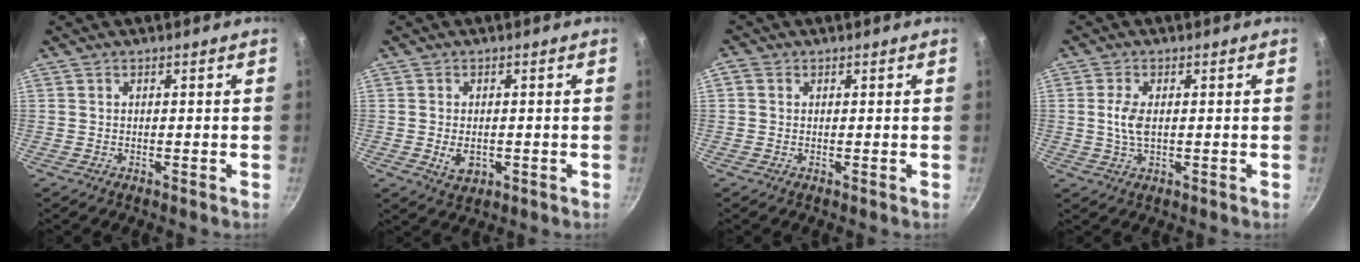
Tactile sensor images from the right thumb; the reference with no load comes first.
{"total": 4.2, "force": [-0.7, 2.8, 3.0], "torque": [-0.046, -0.003, -0.006]}
{"total": 1.3, "force": [0.3, 1.2, 0.5], "torque": [-0.011, 0.003, 0.001]}
{"total": 4.1, "force": [0.2, 2.0, 3.5], "torque": [-0.076, 0.001, 0.004]}